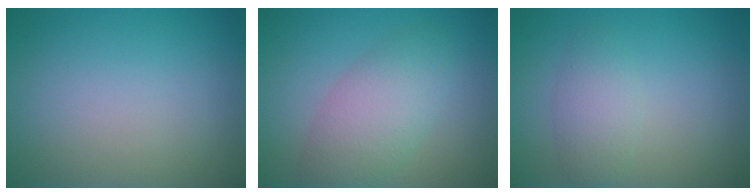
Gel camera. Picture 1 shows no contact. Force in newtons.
{"total": 4.6, "press": 4.6, "slide": 0.1}
{"total": 2.4, "press": 2.4, "slide": 0.0}